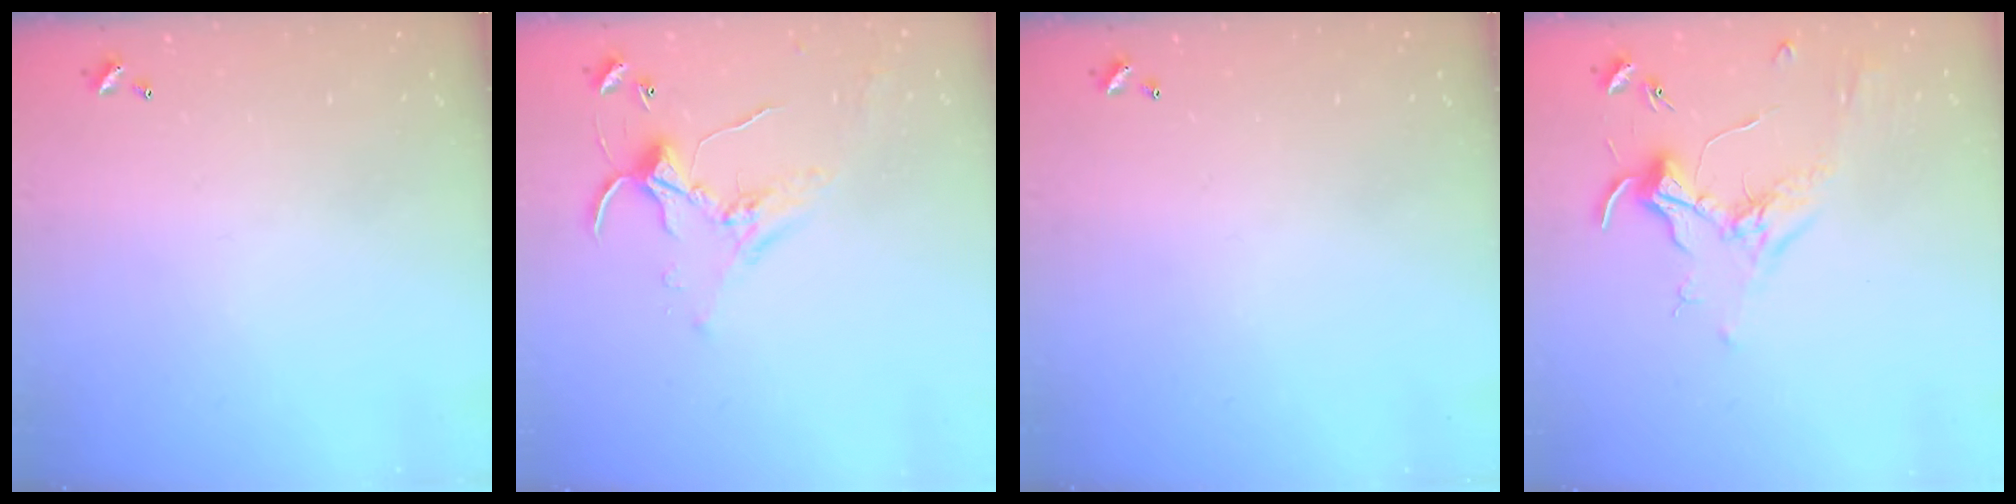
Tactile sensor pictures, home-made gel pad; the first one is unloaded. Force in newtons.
{"total": 1.5, "press": 1.5, "slide": 0.3}
{"total": 0.0}
{"total": 1.7, "press": 1.6, "slide": 0.7}